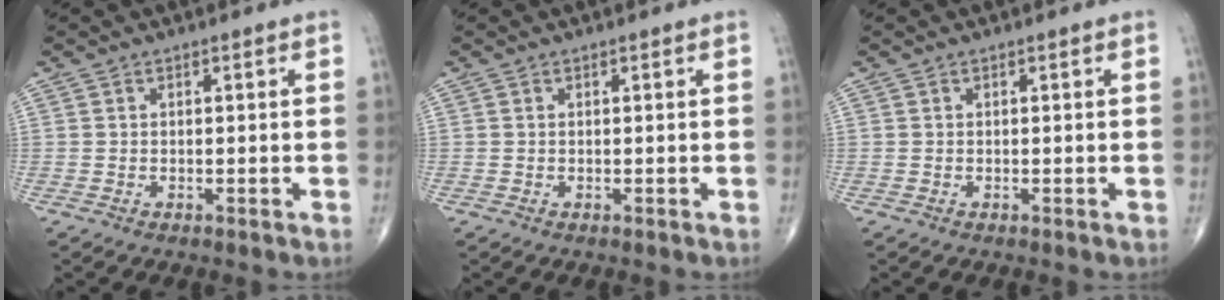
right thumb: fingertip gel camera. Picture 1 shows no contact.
{"total": 0.0}
{"total": 0.0}